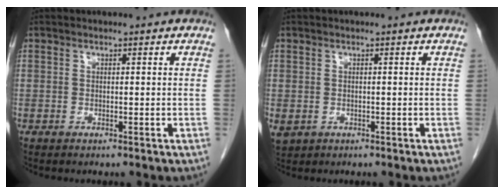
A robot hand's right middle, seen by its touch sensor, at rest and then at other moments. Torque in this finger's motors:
{"motor_torque": [0.57, -0.13, 0.23, 0.05]}